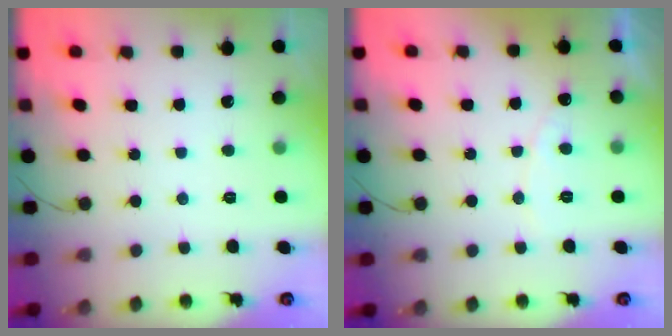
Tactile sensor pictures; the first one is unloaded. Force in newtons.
{"total": 4.9, "press": 4.8, "slide": 0.3}